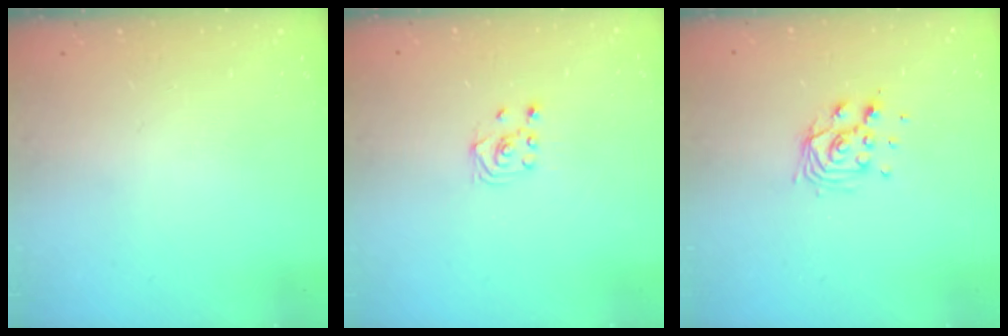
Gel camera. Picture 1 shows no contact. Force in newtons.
{"total": 2.3, "press": 2.2, "slide": 0.6}
{"total": 8.9, "press": 8.9, "slide": 1.0}